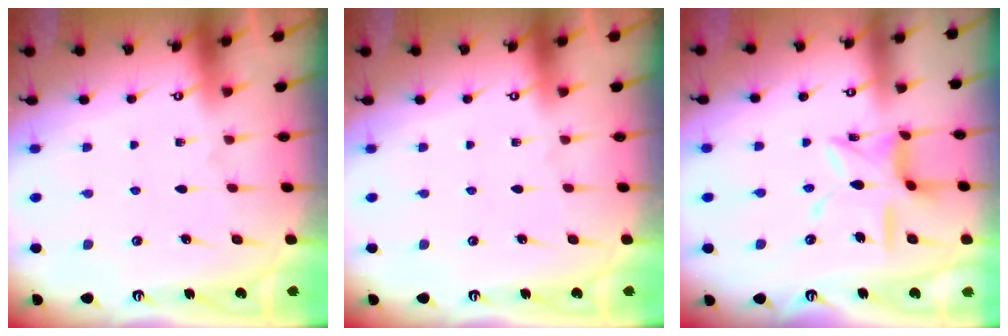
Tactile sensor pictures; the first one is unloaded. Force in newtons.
{"total": 0.0}
{"total": 11.2, "press": 11.1, "slide": 0.7}